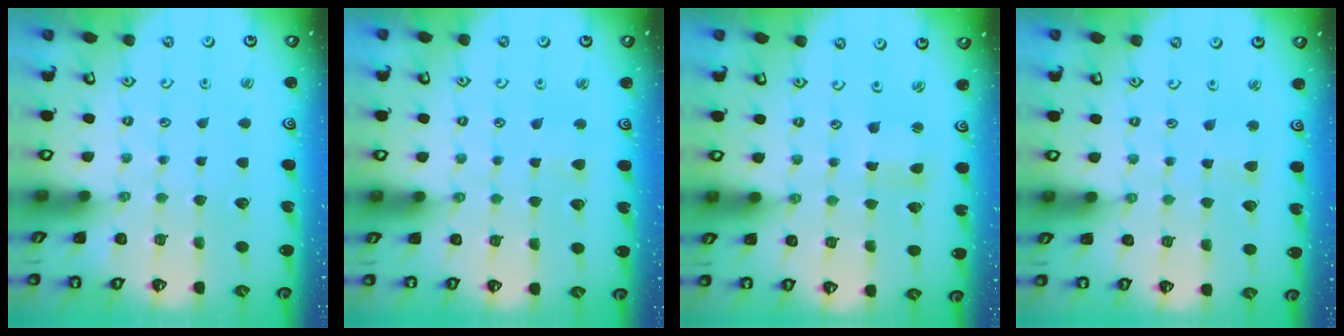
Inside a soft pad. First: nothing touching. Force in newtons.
{"total": 3.4, "press": 3.3, "slide": 0.7}
{"total": 1.4, "press": 1.3, "slide": 0.3}
{"total": 2.4, "press": 2.4, "slide": 0.5}